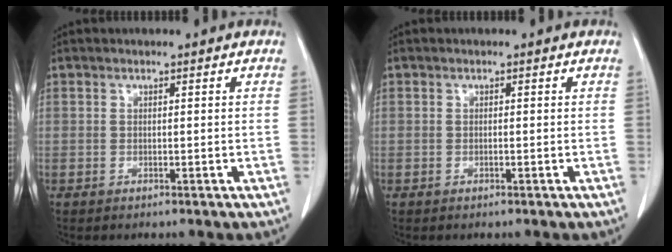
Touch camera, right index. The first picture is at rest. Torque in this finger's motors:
{"motor_torque": [-0.09, 0.07, -0.01, 0.01]}